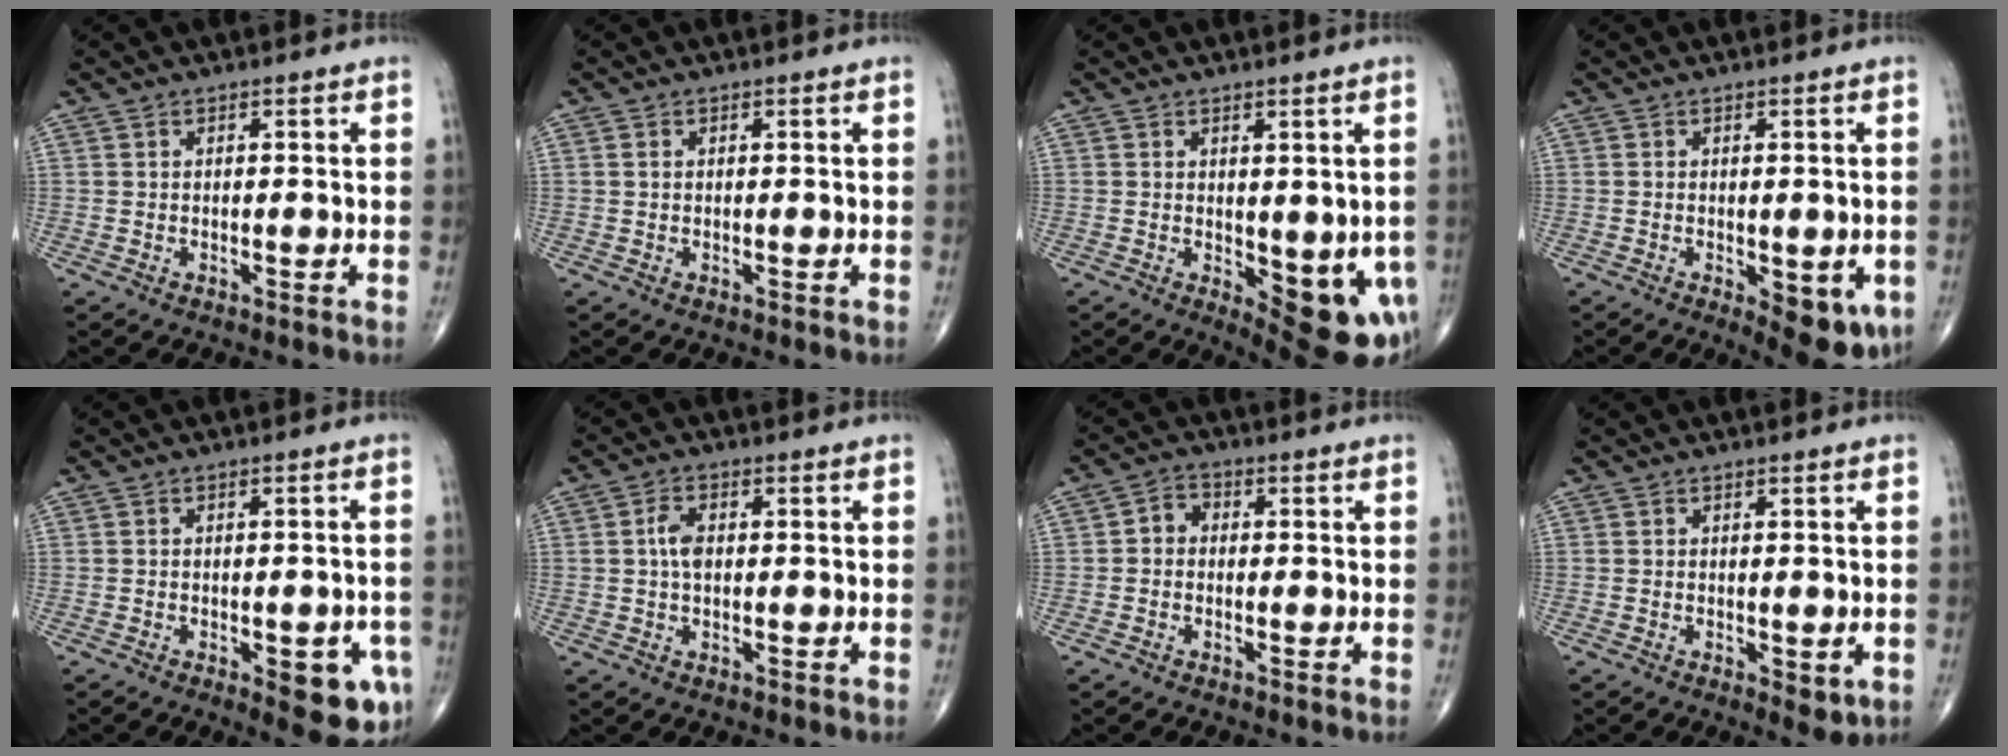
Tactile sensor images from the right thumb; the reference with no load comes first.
{"total": 0.5, "force": [0.1, 0.4, 0.3], "torque": [-0.007, 0.001, 0.002]}
{"total": 11.5, "force": [-2.6, 4.8, 10.2], "torque": [-0.094, -0.017, -0.017]}
{"total": 8.9, "force": [-2.7, 3.8, 7.7], "torque": [-0.074, -0.007, -0.025]}
{"total": 9.2, "force": [-3.4, 3.5, 7.8], "torque": [-0.072, 0.003, -0.033]}
{"total": 3.5, "force": [0.3, 2.1, 2.8], "torque": [-0.055, 0.004, 0.001]}
{"total": 3.1, "force": [-0.2, 2.6, 1.7], "torque": [-0.014, 0.013, -0.015]}
{"total": 3.0, "force": [-0.5, 1.4, 2.6], "torque": [-0.023, -0.007, -0.001]}